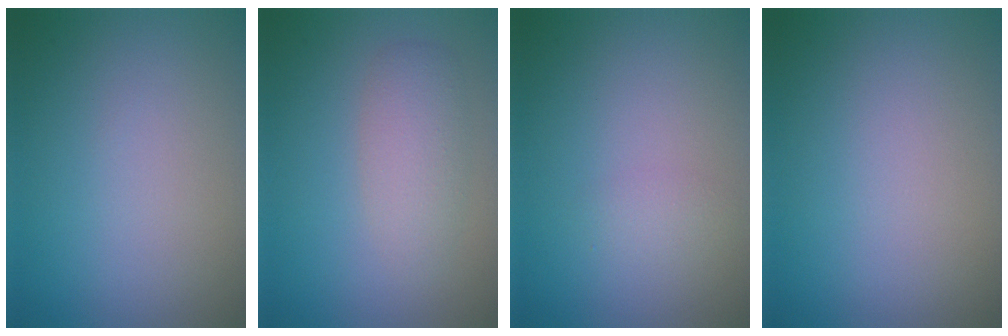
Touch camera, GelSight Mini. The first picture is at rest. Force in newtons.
{"total": 2.8, "press": 2.8, "slide": 0.2}
{"total": 1.0, "press": 1.0, "slide": 0.2}
{"total": 0.0}